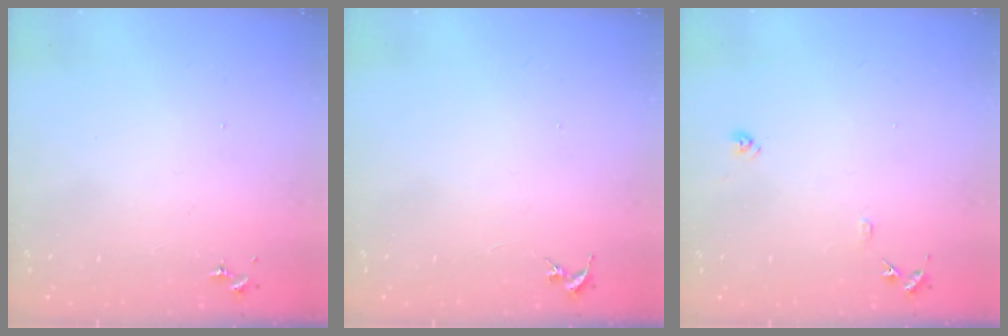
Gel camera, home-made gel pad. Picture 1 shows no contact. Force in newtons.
{"total": 0.0}
{"total": 8.3, "press": 8.3, "slide": 0.7}